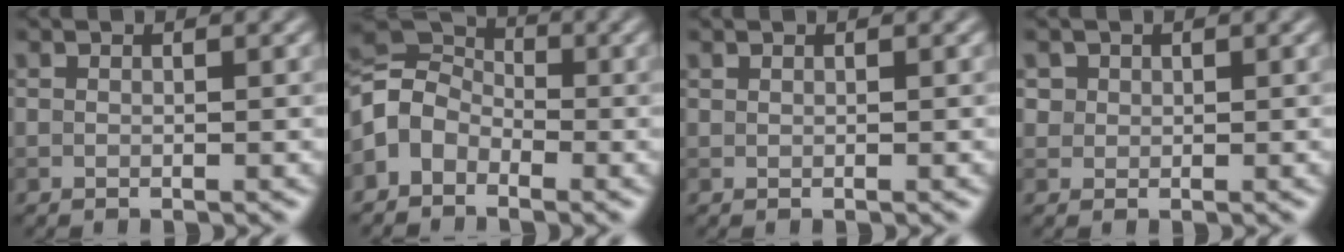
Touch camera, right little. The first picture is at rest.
{"total": 4.2, "force": [-1.9, 3.2, 2.0], "torque": [-0.044, 0.007, -0.055]}
{"total": 0.0}
{"total": 1.2, "force": [0.5, 1.1, 0.2], "torque": [0.003, -0.008, 0.017]}